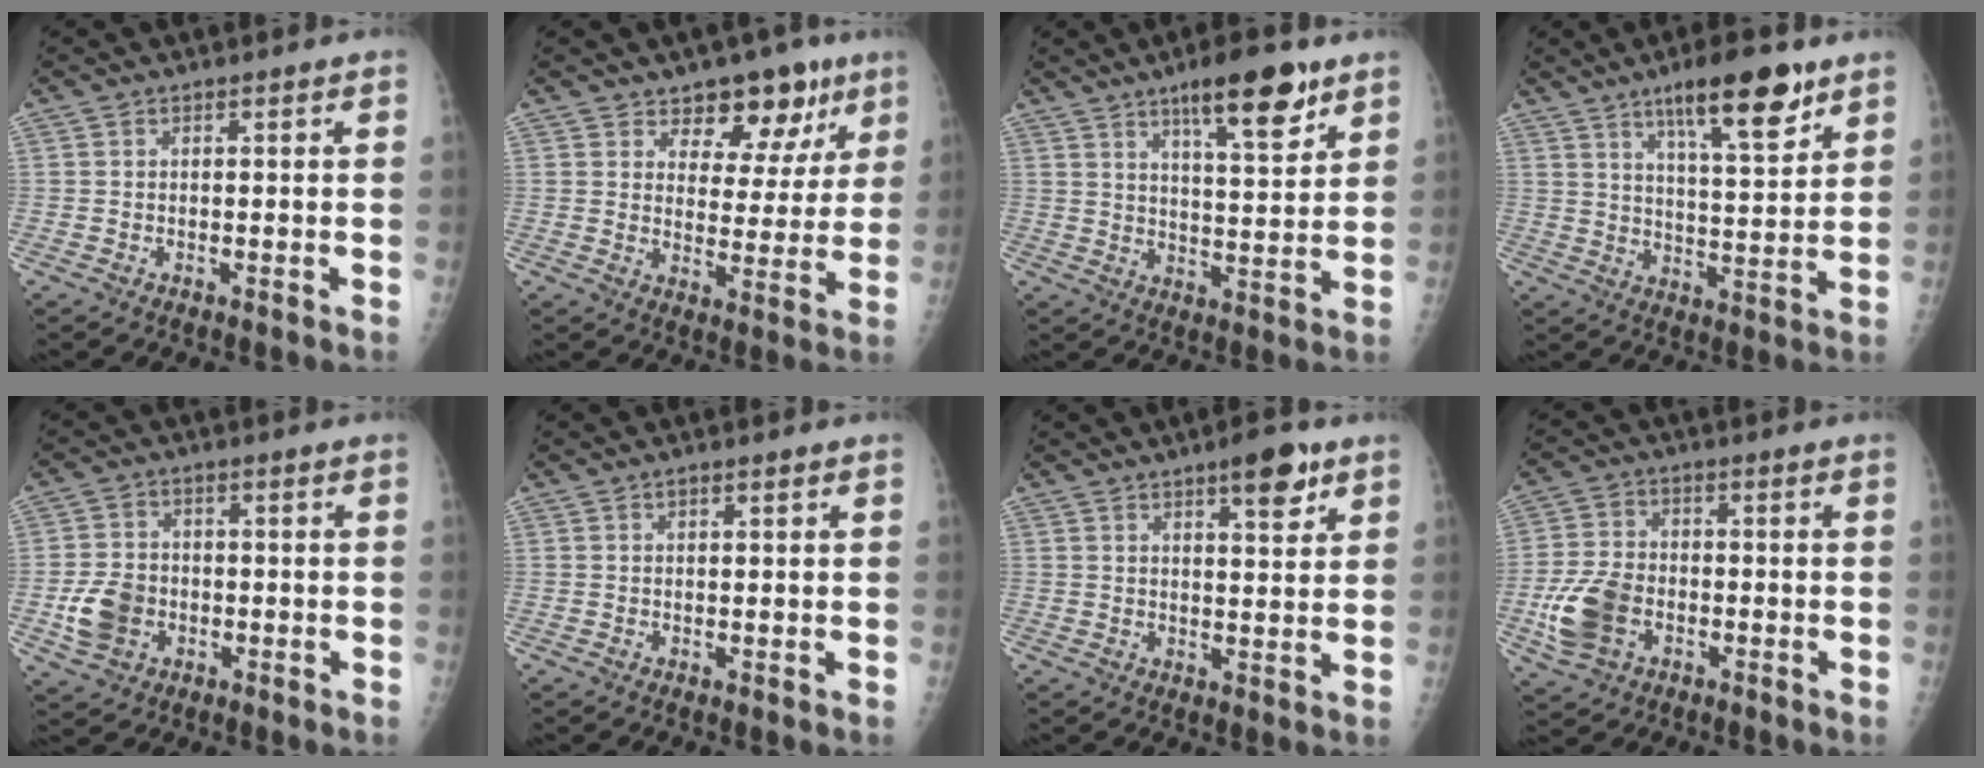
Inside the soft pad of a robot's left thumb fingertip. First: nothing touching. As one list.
[{"total": 11.5, "force": [7.3, 6.9, 5.6], "torque": [-0.017, -0.031, 0.101]}, {"total": 12.1, "force": [7.4, 3.2, 9.0], "torque": [-0.113, -0.041, 0.116]}, {"total": 13.5, "force": [8.3, 3.4, 10.0], "torque": [-0.133, -0.045, 0.133]}, {"total": 7.4, "force": [-2.0, 5.9, 4.1], "torque": [-0.066, 0.009, -0.034]}, {"total": 1.1, "force": [0.6, 0.4, 0.9], "torque": [-0.008, 0.002, 0.008]}, {"total": 6.9, "force": [4.1, 2.1, 5.2], "torque": [-0.055, -0.020, 0.056]}, {"total": 9.7, "force": [-3.1, 6.8, 6.2], "torque": [-0.125, 0.011, -0.057]}]